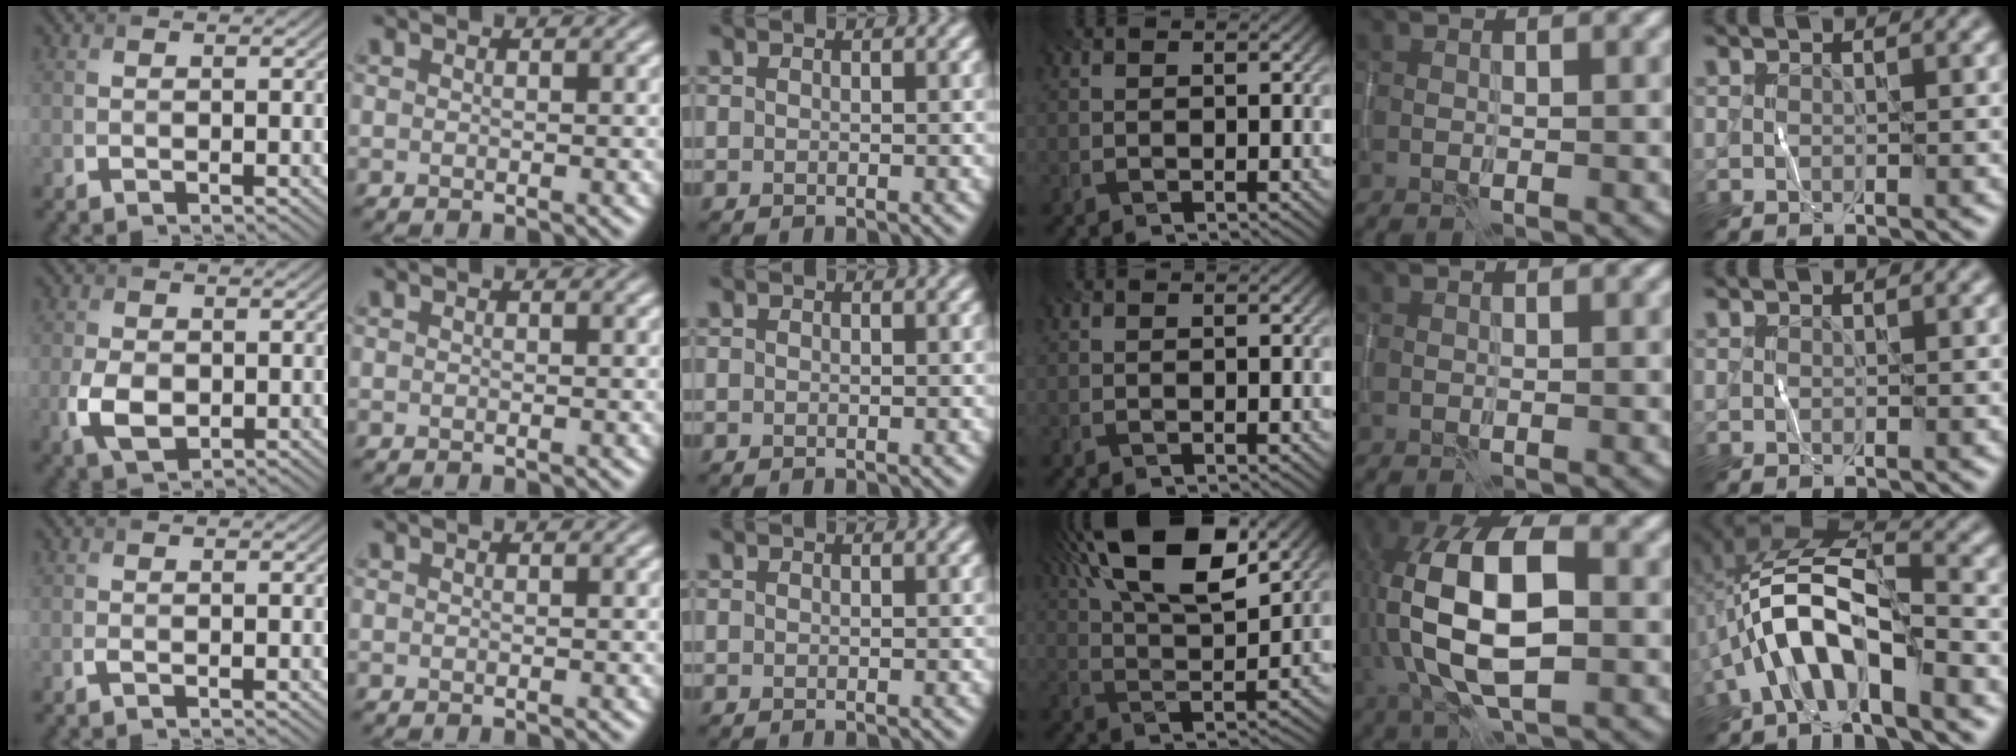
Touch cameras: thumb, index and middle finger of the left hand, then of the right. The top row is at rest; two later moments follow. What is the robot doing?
{"motion": "wipe", "object": "whiteboard"}